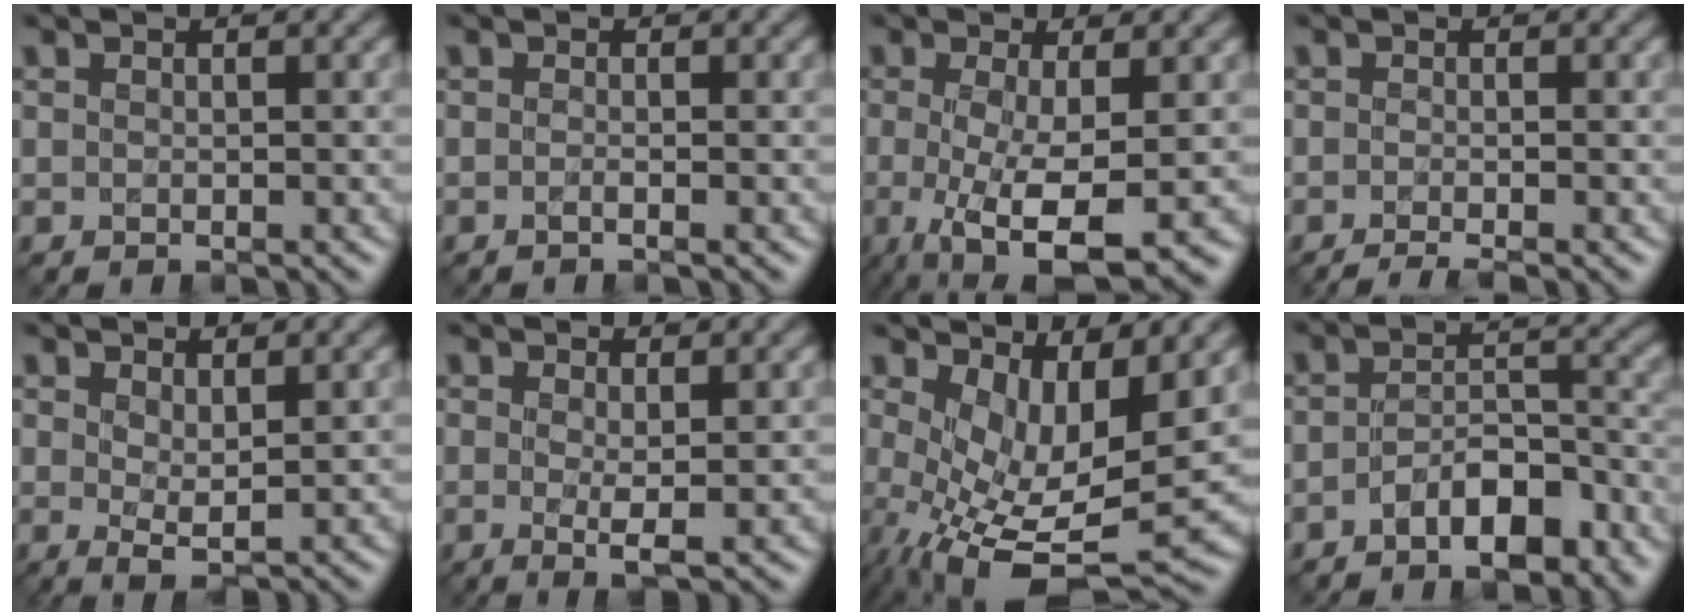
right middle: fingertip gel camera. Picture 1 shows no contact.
{"total": 0.6, "force": [-0.3, 0.0, 0.5], "torque": [-0.010, -0.006, -0.007]}
{"total": 7.9, "force": [-1.9, 2.1, 7.3], "torque": [-0.134, -0.021, -0.026]}
{"total": 1.8, "force": [-1.1, 0.2, 1.3], "torque": [-0.015, -0.006, -0.025]}
{"total": 2.0, "force": [0.9, 0.5, 1.7], "torque": [-0.034, -0.009, 0.019]}
{"total": 2.2, "force": [0.1, 0.2, 2.2], "torque": [-0.041, -0.010, 0.005]}
{"total": 9.6, "force": [0.2, 4.2, 8.7], "torque": [-0.168, -0.034, 0.021]}
{"total": 6.1, "force": [-3.7, 2.6, 4.1], "torque": [-0.062, 0.006, -0.061]}